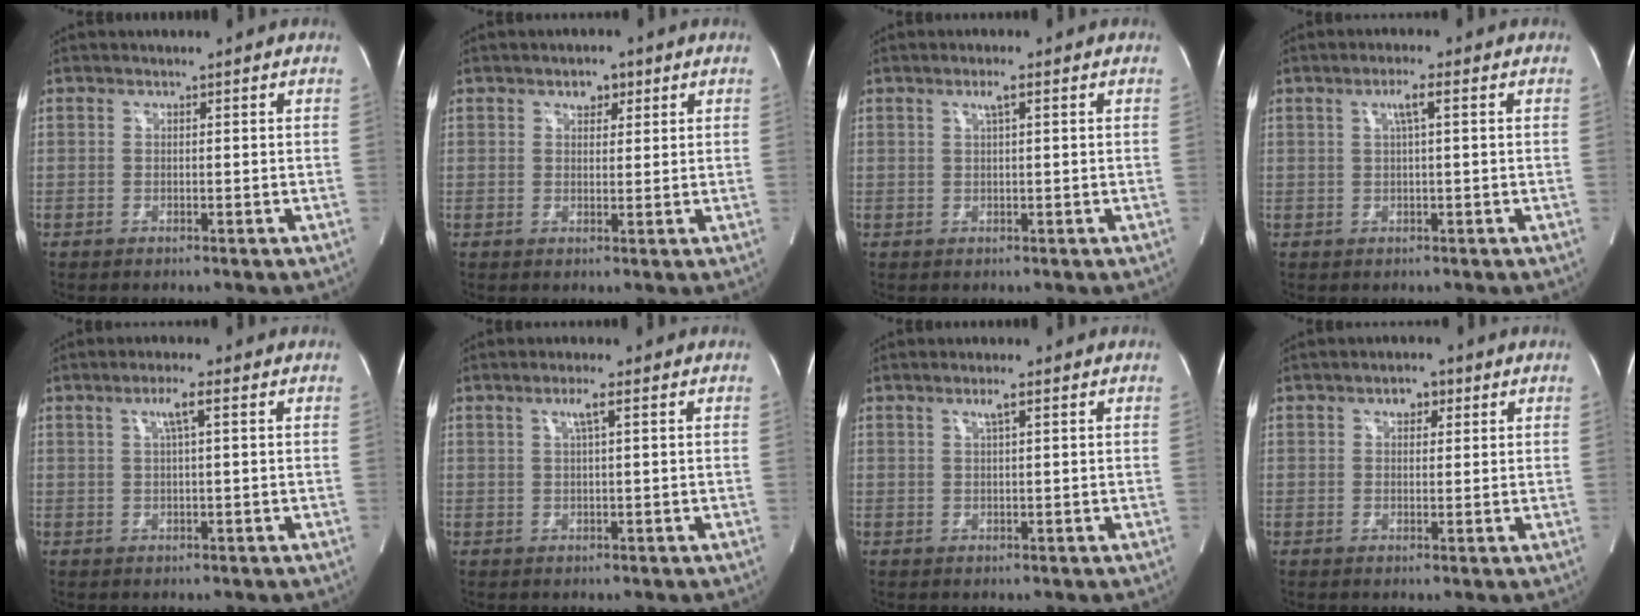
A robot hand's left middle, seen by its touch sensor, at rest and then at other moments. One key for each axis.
{"total": 2.5, "fx": 1.4, "fy": 1.5, "fz": 1.4, "tx": -0.020, "ty": 0.006, "tz": 0.022}
{"total": 1.7, "fx": 0.7, "fy": 0.0, "fz": 1.6, "tx": -0.030, "ty": 0.002, "tz": 0.012}
{"total": 2.7, "fx": 0.9, "fy": -0.1, "fz": 2.6, "tx": -0.049, "ty": 0.004, "tz": 0.016}
{"total": 3.1, "fx": 1.1, "fy": -0.1, "fz": 2.9, "tx": -0.056, "ty": 0.004, "tz": 0.021}
{"total": 2.4, "fx": 1.0, "fy": -0.1, "fz": 2.2, "tx": -0.043, "ty": 0.001, "tz": 0.018}
{"total": 1.7, "fx": 0.9, "fy": 0.0, "fz": 1.5, "tx": -0.027, "ty": -0.001, "tz": 0.016}
{"total": 2.7, "fx": 1.3, "fy": 1.6, "fz": 1.7, "tx": -0.027, "ty": 0.011, "tz": 0.020}